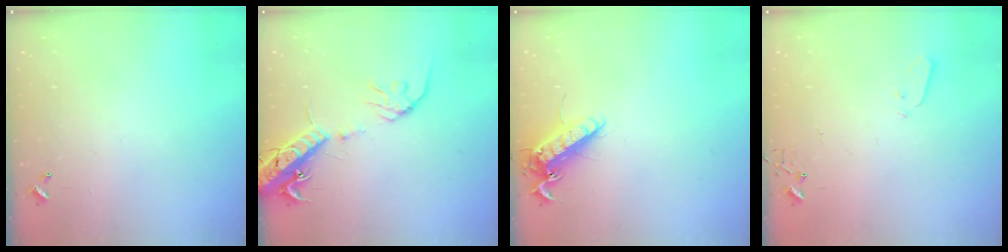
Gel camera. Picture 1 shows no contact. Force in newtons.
{"total": 16.5, "press": 16.2, "slide": 3.6}
{"total": 13.5, "press": 13.5, "slide": 1.2}
{"total": 2.9, "press": 2.9, "slide": 0.4}